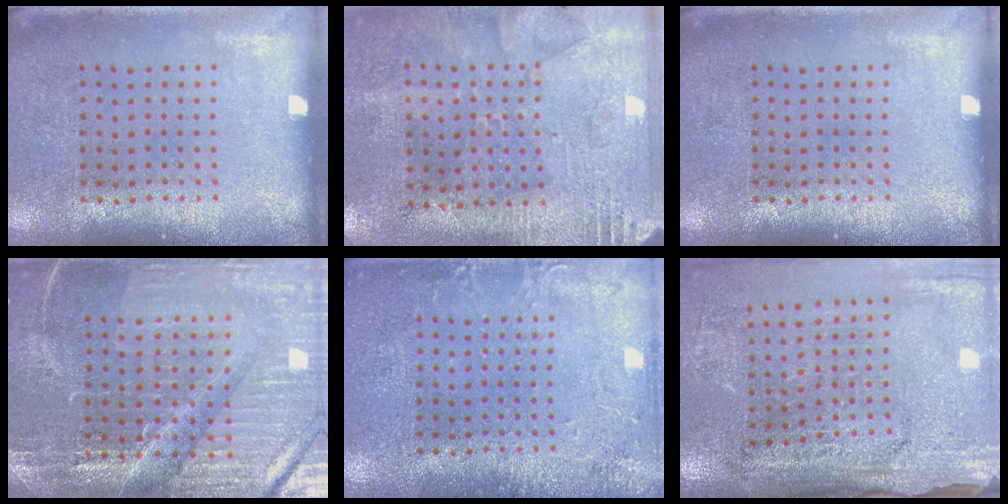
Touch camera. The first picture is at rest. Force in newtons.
{"total": 2.7, "press": 2.3, "slide": 1.5}
{"total": 0.0}
{"total": 3.8, "press": 3.8, "slide": 0.7}
{"total": 2.1, "press": 2.1, "slide": 0.1}
{"total": 3.4, "press": 3.1, "slide": 1.3}